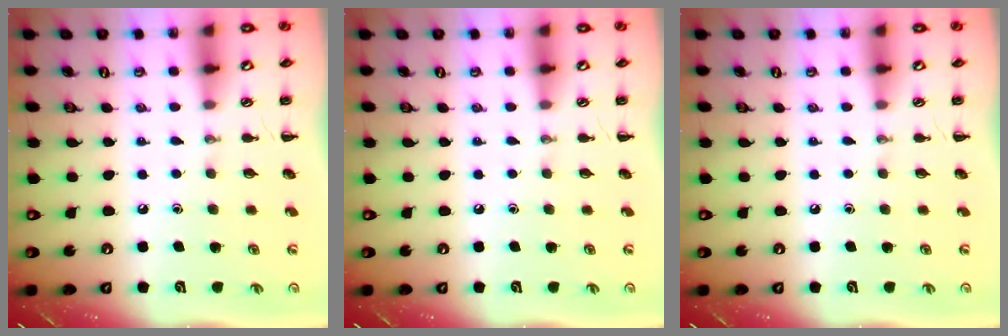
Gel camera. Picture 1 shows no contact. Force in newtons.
{"total": 0.0}
{"total": 0.0}